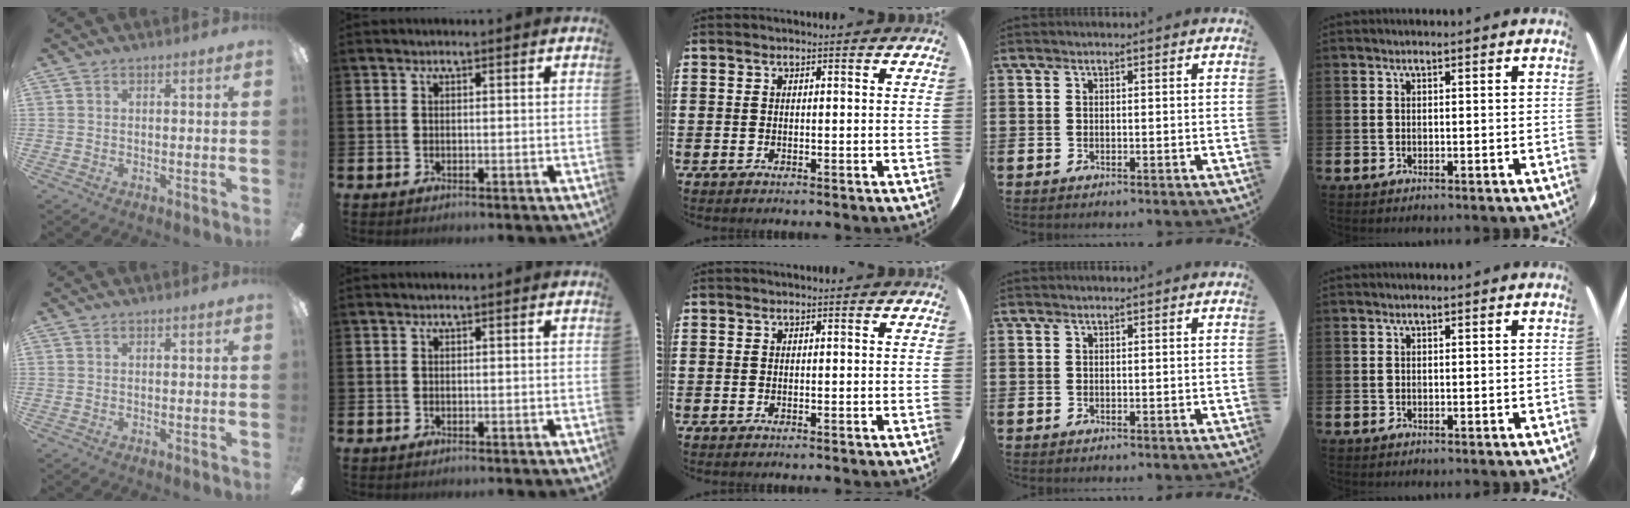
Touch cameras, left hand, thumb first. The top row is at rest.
{}